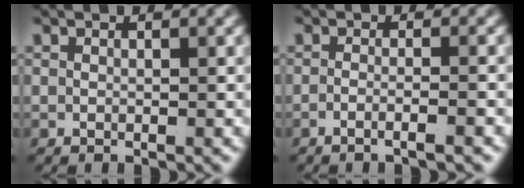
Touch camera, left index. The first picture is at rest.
{"total": 2.2, "force": [-1.8, -0.3, 1.3], "torque": [-0.035, -0.009, -0.029]}